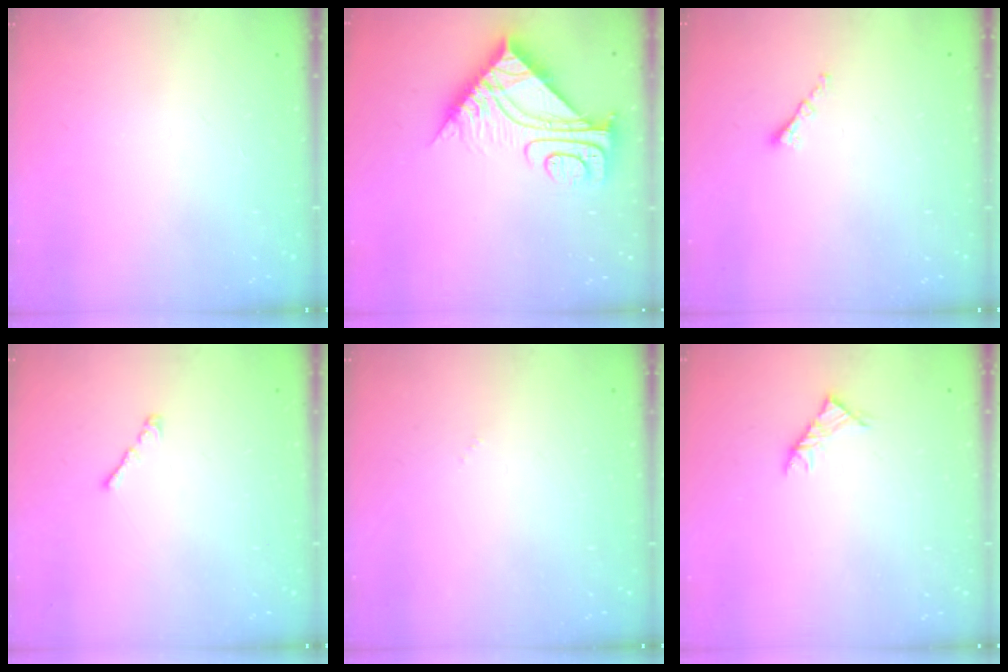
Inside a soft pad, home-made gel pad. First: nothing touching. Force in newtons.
{"total": 9.9, "press": 9.9, "slide": 0.9}
{"total": 1.4, "press": 1.2, "slide": 0.6}
{"total": 1.1, "press": 0.9, "slide": 0.5}
{"total": 0.0}
{"total": 2.9, "press": 2.8, "slide": 0.8}